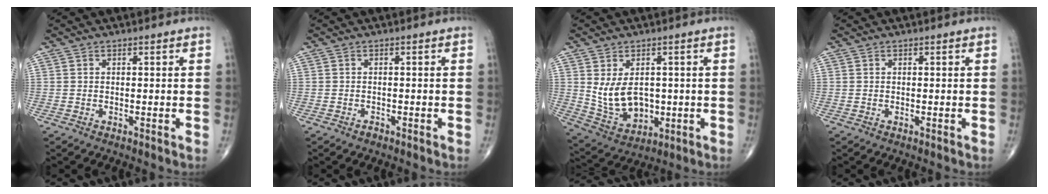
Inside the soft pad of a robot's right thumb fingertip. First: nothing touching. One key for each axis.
{"total": 0.8, "fx": -0.6, "fy": 0.5, "fz": 0.2, "tx": -0.003, "ty": 0.004, "tz": -0.011}
{"total": 9.7, "fx": 0.6, "fy": 6.7, "fz": 6.9, "tx": -0.104, "ty": -0.012, "tz": 0.034}
{"total": 0.0}